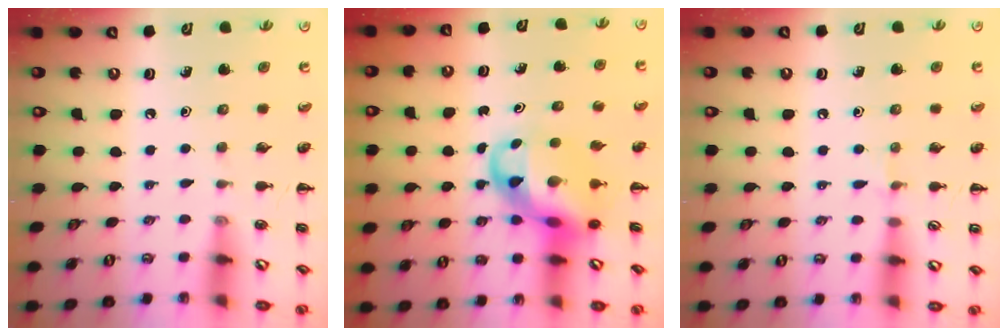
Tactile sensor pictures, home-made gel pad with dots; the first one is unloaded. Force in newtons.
{"total": 8.8, "press": 8.5, "slide": 2.3}
{"total": 4.2, "press": 4.0, "slide": 1.5}